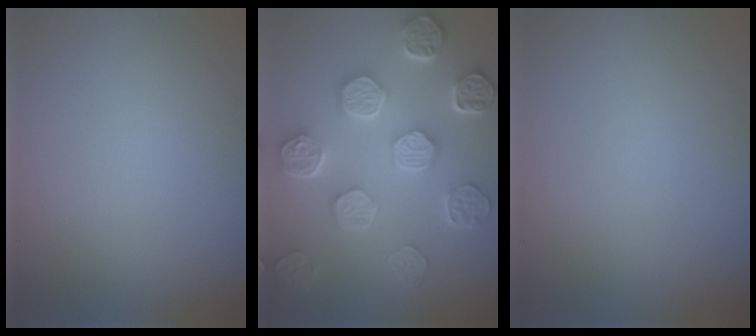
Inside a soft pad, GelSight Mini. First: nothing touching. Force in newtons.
{"total": 7.9, "press": 6.1, "slide": 5.0}
{"total": 0.0}